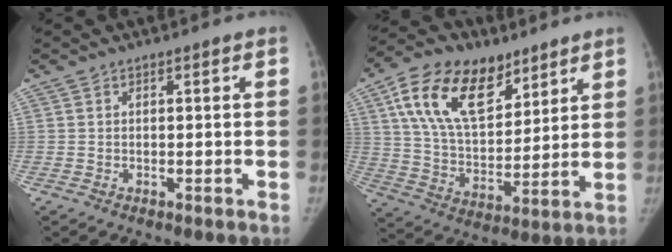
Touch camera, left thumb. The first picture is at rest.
{"total": 20.4, "force": [10.5, 11.7, 13.0], "torque": [-0.204, -0.031, 0.189]}